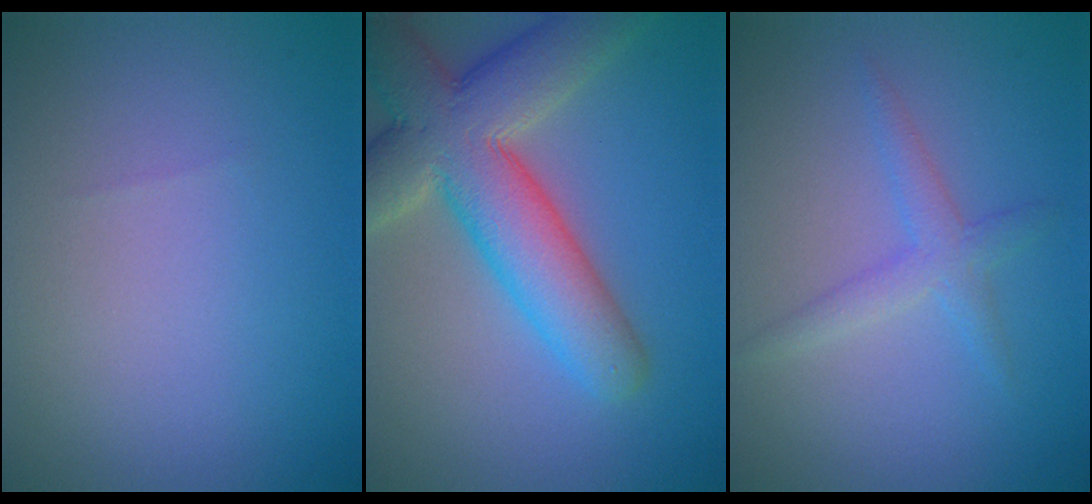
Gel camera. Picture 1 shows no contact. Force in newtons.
{"total": 9.6, "press": 9.5, "slide": 0.8}
{"total": 2.1, "press": 2.1, "slide": 0.3}